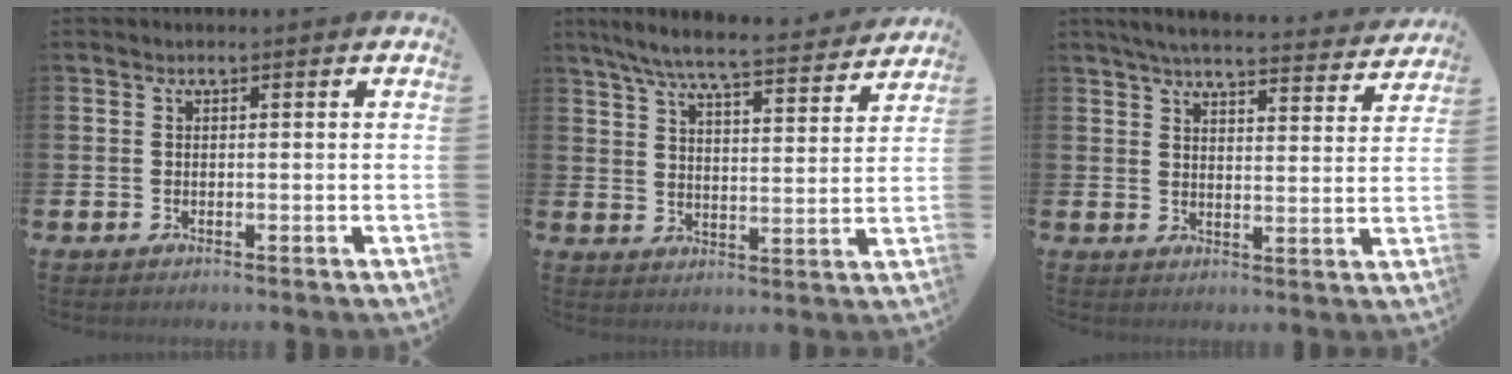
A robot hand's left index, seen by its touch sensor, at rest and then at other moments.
{"total": 8.0, "force": [7.3, 0.6, 3.1], "torque": [-0.080, -0.047, 0.127]}
{"total": 5.7, "force": [5.5, 0.6, 1.6], "torque": [-0.039, -0.038, 0.094]}